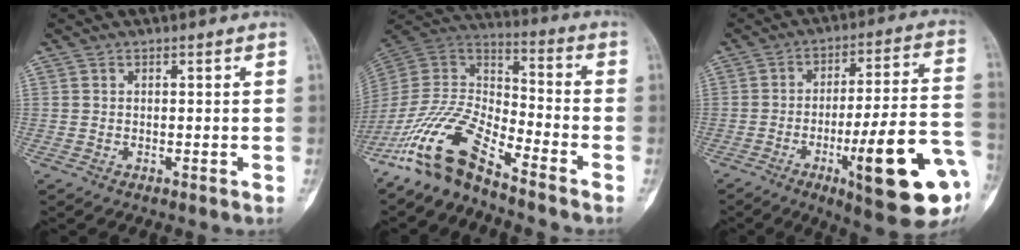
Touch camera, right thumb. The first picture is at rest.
{"total": 14.3, "force": [-10.8, 4.4, 8.2], "torque": [-0.153, 0.081, -0.218]}
{"total": 21.6, "force": [-7.8, 4.2, 19.7], "torque": [-0.248, 0.023, -0.105]}